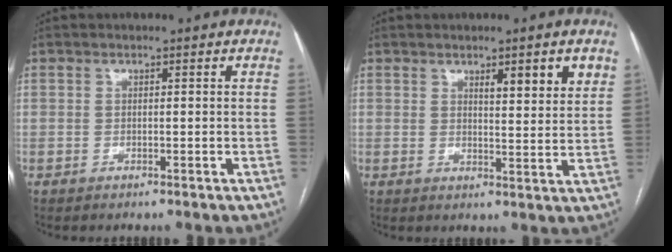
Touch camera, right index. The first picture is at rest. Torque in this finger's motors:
{"motor_torque": [0.15, 0.12, 0.10, 0.05]}